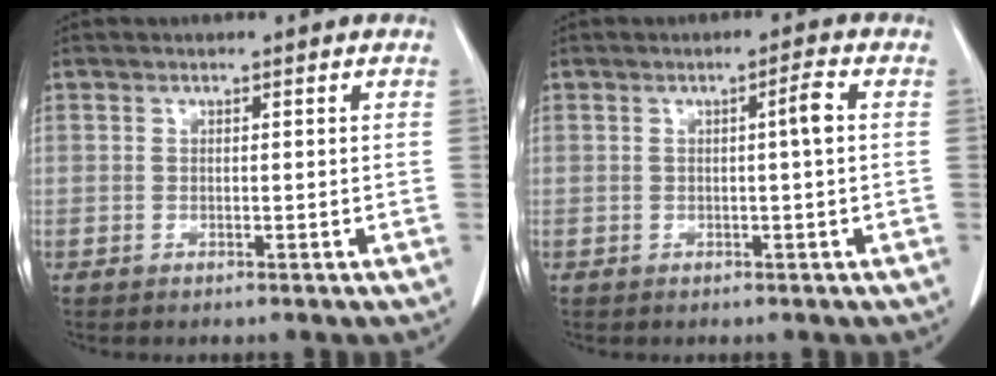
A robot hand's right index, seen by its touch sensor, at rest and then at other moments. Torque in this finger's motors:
{"motor_torque": [-0.08, 0.13, 0.01, 0.03]}